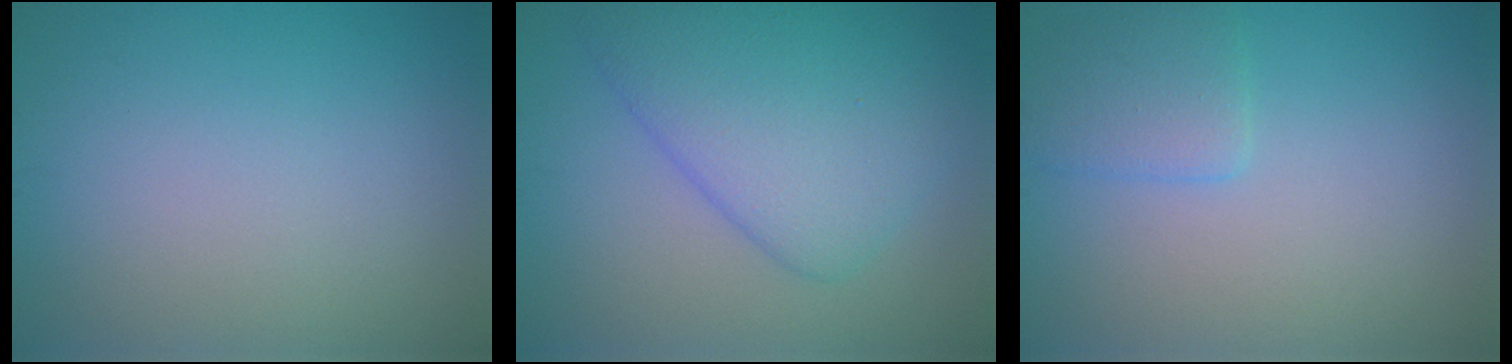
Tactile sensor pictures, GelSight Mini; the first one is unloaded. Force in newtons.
{"total": 7.2, "press": 7.2, "slide": 0.3}
{"total": 2.3, "press": 2.3, "slide": 0.1}